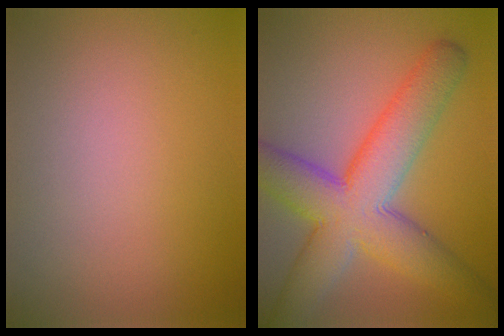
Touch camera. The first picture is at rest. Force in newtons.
{"total": 9.9, "press": 9.9, "slide": 0.4}